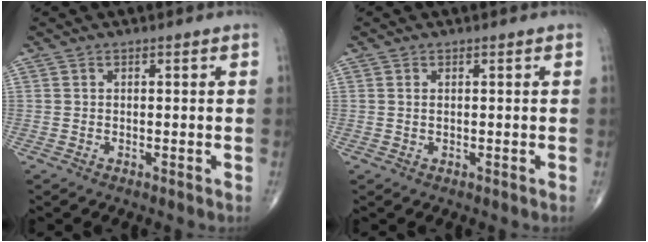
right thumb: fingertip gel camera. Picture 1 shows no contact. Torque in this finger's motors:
{"motor_torque": [-0.56, -0.05, -0.13, -0.05, 0.06]}